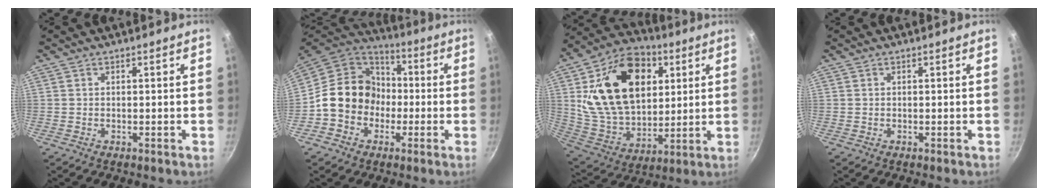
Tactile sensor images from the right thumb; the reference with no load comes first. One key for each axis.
{"total": 15.3, "fx": -2.2, "fy": 13.4, "fz": 7.1, "tx": -0.076, "ty": 0.048, "tz": -0.052}
{"total": 26.0, "fx": 7.0, "fy": 17.3, "fz": 18.2, "tx": -0.285, "ty": -0.011, "tz": 0.125}
{"total": 0.0}